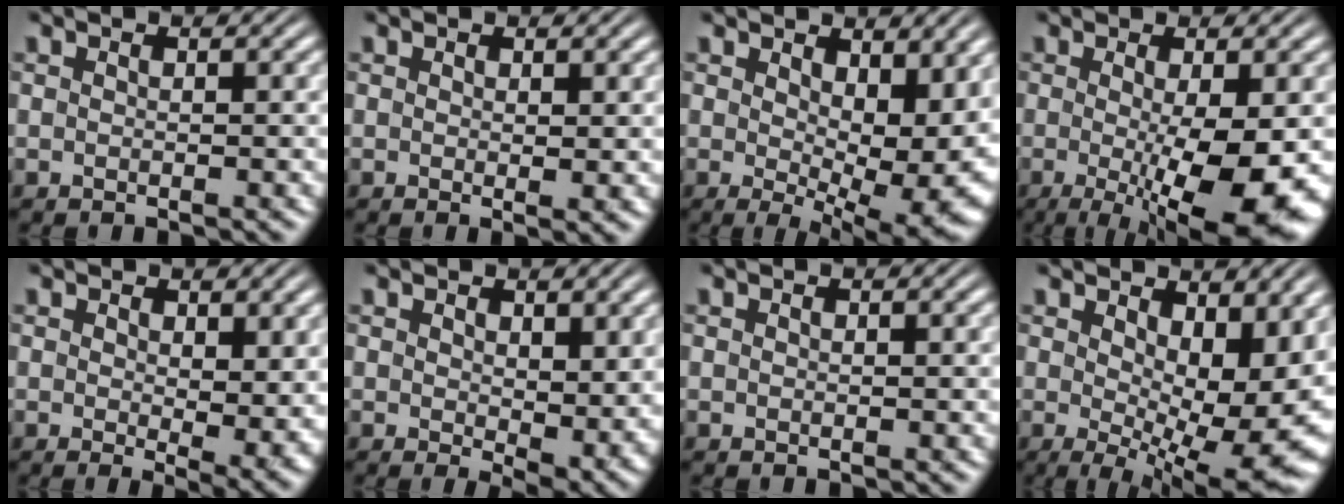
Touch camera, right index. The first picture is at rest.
{"total": 0.8, "force": [0.4, 0.0, 0.7], "torque": [-0.008, -0.006, 0.006]}
{"total": 6.2, "force": [0.6, 2.0, 5.9], "torque": [-0.064, -0.030, 0.023]}
{"total": 9.3, "force": [-2.1, 2.6, 8.7], "torque": [-0.125, -0.026, -0.019]}
{"total": 2.7, "force": [0.4, 0.6, 2.6], "torque": [-0.026, -0.018, 0.010]}
{"total": 2.6, "force": [0.5, 0.8, 2.5], "torque": [-0.028, -0.020, 0.015]}
{"total": 0.0}
{"total": 7.9, "force": [0.3, 2.5, 7.5], "torque": [-0.079, -0.028, 0.021]}